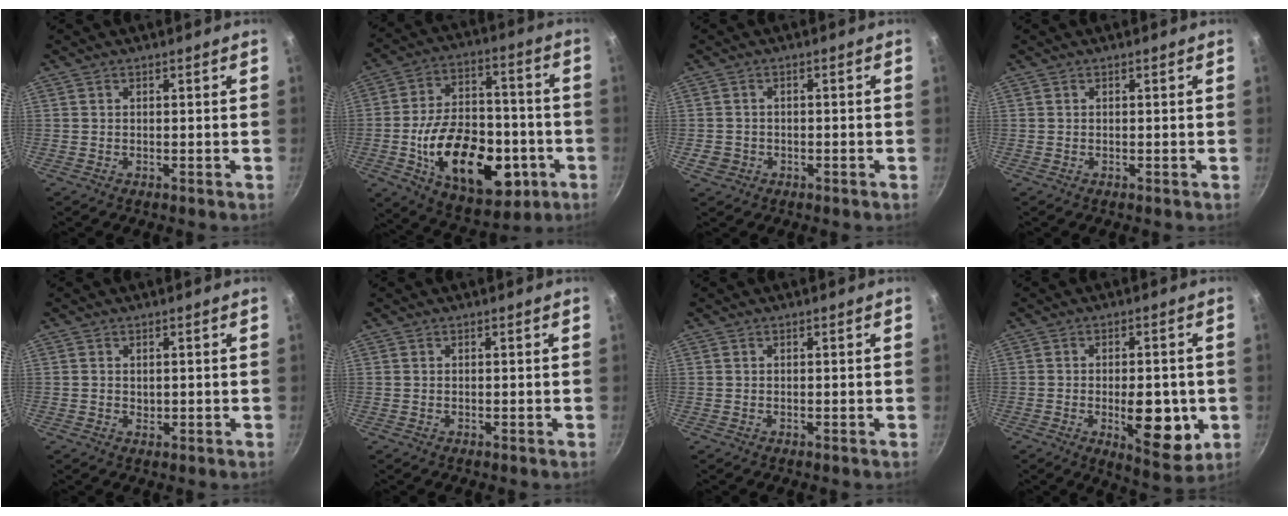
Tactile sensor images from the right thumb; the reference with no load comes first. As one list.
[{"total": 24.8, "force": [-6.7, 14.9, 18.6], "torque": [-0.267, 0.036, -0.091]}, {"total": 2.7, "force": [-1.0, 2.3, 1.0], "torque": [-0.016, 0.013, -0.009]}, {"total": 0.0}, {"total": 0.9, "force": [0.2, 0.7, 0.4], "torque": [-0.004, -0.001, 0.004]}, {"total": 0.0}, {"total": 0.0}, {"total": 12.3, "force": [-2.3, 5.7, 10.6], "torque": [-0.110, -0.012, -0.024]}]